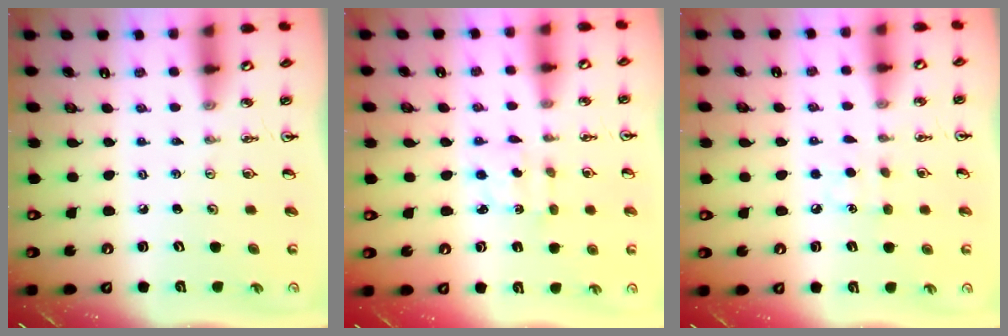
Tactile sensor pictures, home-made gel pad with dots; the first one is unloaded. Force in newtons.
{"total": 2.9, "press": 2.8, "slide": 0.6}
{"total": 6.8, "press": 6.8, "slide": 0.7}